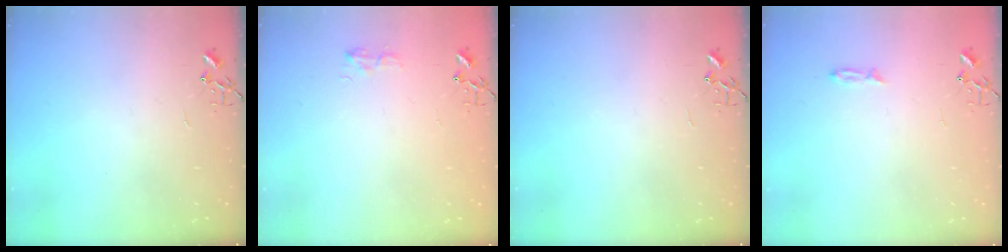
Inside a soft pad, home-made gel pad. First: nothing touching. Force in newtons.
{"total": 6.8, "press": 6.8, "slide": 0.7}
{"total": 0.0}
{"total": 3.4, "press": 3.4, "slide": 0.4}